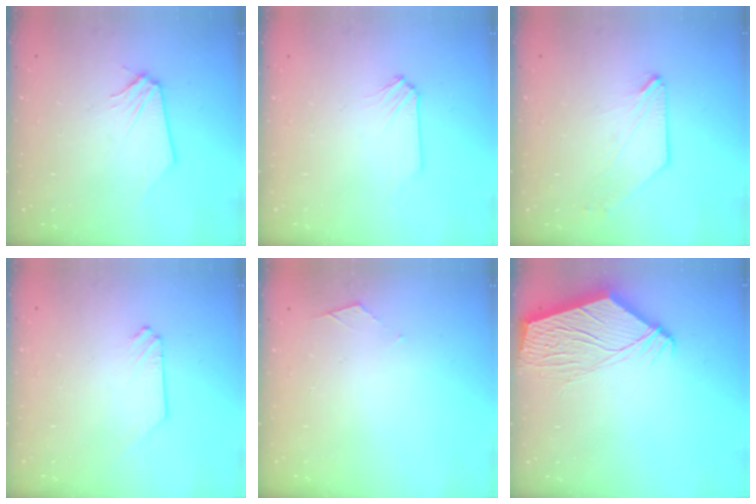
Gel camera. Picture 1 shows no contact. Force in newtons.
{"total": 0.0}
{"total": 0.7, "press": 0.7, "slide": 0.1}
{"total": 0.0}
{"total": 3.6, "press": 3.5, "slide": 0.5}
{"total": 12.1, "press": 12.0, "slide": 1.8}